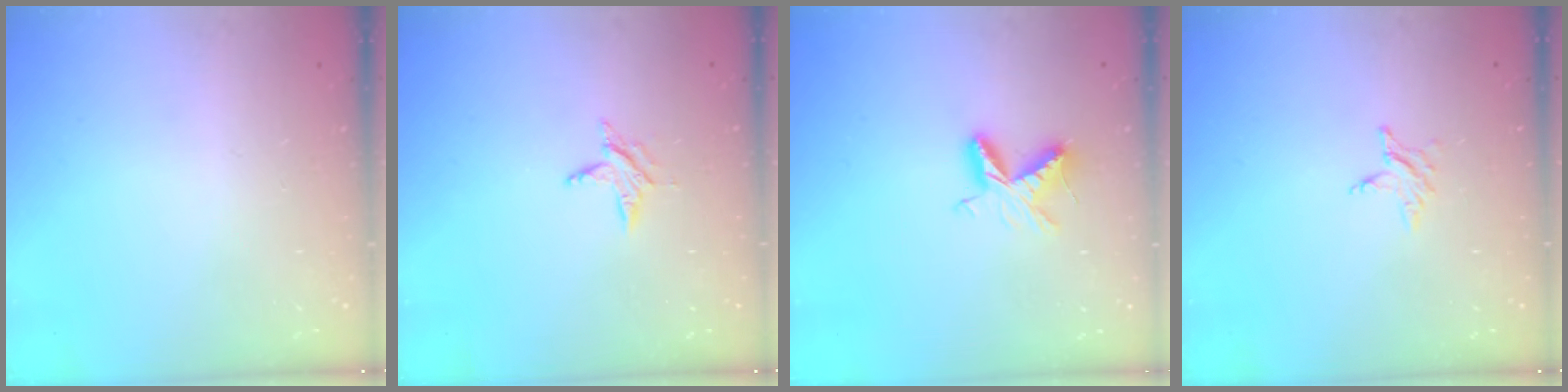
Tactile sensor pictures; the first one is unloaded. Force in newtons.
{"total": 4.9, "press": 4.9, "slide": 0.5}
{"total": 7.0, "press": 7.0, "slide": 0.5}
{"total": 2.9, "press": 2.9, "slide": 0.3}